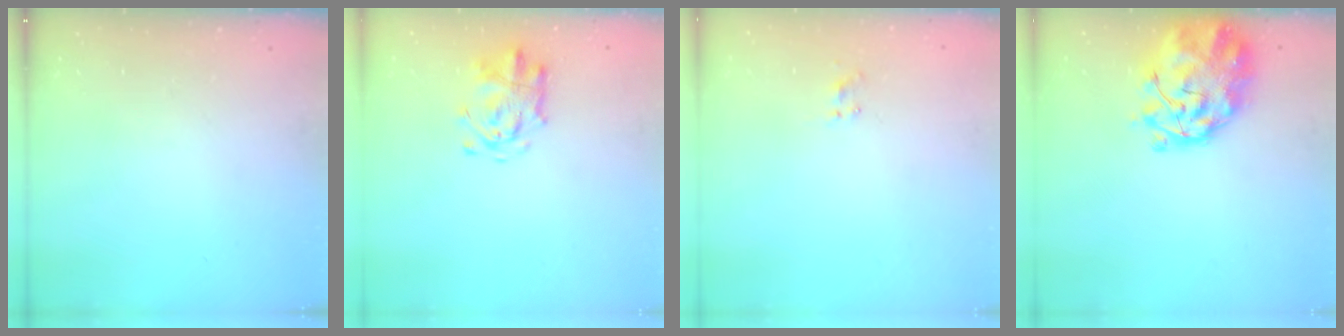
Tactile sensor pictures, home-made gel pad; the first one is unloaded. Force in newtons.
{"total": 4.7, "press": 4.5, "slide": 1.1}
{"total": 1.5, "press": 1.3, "slide": 0.8}
{"total": 4.4, "press": 4.0, "slide": 1.9}